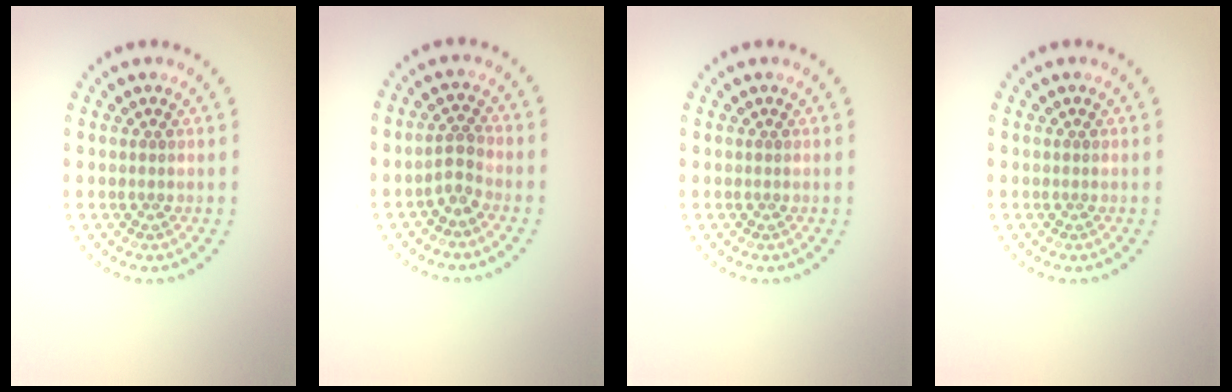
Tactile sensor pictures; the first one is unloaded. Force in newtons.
{"total": 1.8, "press": 1.6, "slide": 0.9}
{"total": 0.0}
{"total": 0.0}